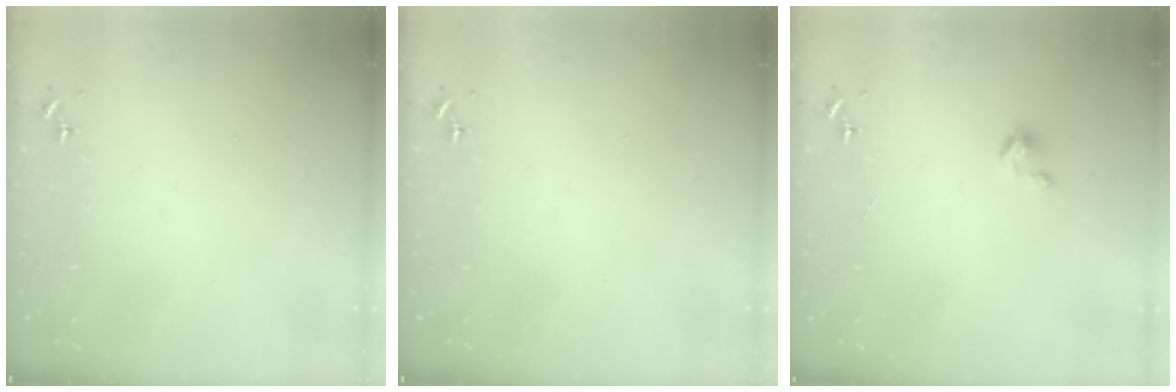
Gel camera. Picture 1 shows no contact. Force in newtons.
{"total": 0.0}
{"total": 3.0, "press": 3.0, "slide": 0.2}